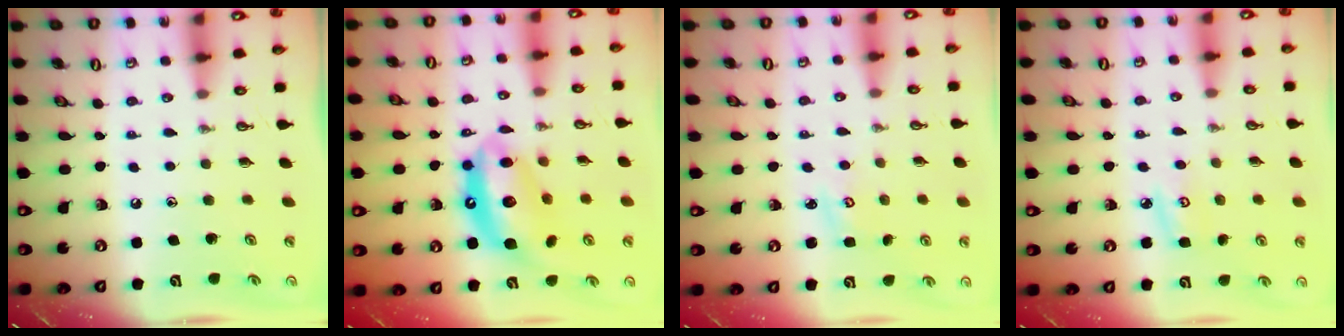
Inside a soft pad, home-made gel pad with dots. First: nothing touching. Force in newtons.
{"total": 14.5, "press": 14.5, "slide": 1.4}
{"total": 2.8, "press": 2.8, "slide": 0.3}
{"total": 4.3, "press": 4.3, "slide": 0.5}